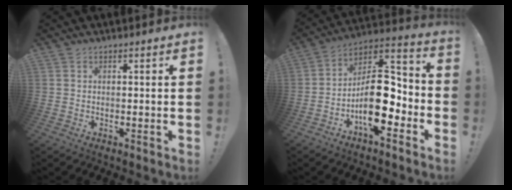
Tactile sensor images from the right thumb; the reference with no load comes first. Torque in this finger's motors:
{"motor_torque": [2.49, 2.52, 1.42, -1.35, 0.43]}